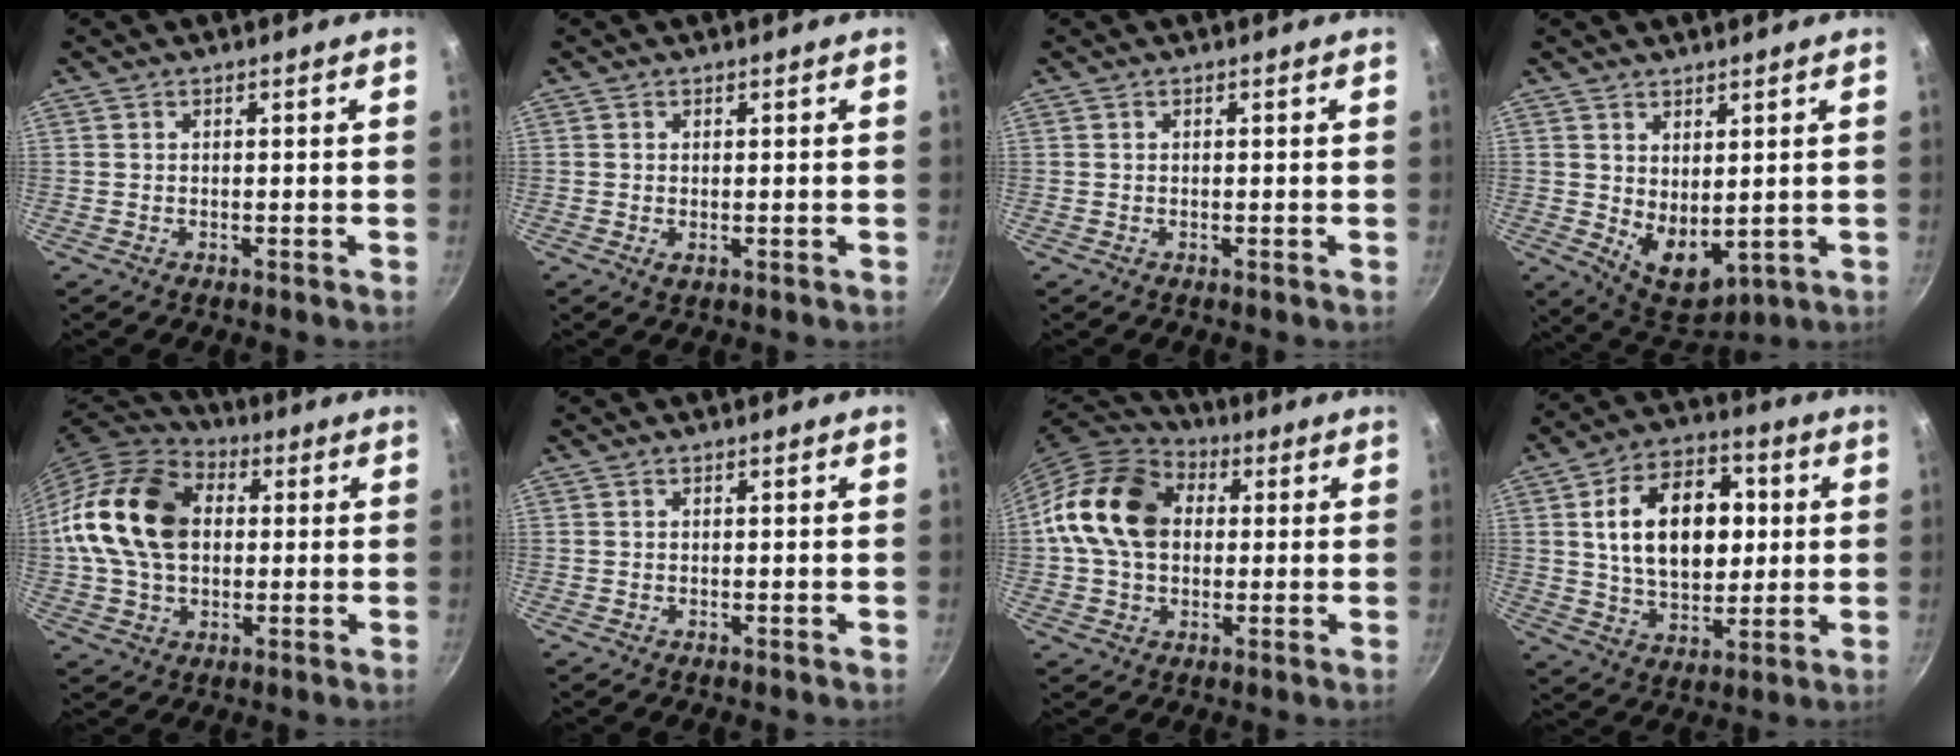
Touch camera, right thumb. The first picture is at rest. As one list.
[{"total": 0.8, "force": [0.1, 0.5, 0.6], "torque": [-0.010, -0.004, 0.001]}, {"total": 0.0}, {"total": 8.2, "force": [1.4, 5.0, 6.4], "torque": [-0.072, -0.027, 0.044]}, {"total": 19.7, "force": [2.1, 14.1, 13.6], "torque": [-0.241, 0.027, 0.026]}, {"total": 0.0}, {"total": 17.3, "force": [2.1, 13.0, 11.3], "torque": [-0.184, 0.024, 0.022]}, {"total": 19.3, "force": [3.2, 12.7, 14.2], "torque": [-0.195, 0.009, 0.050]}]